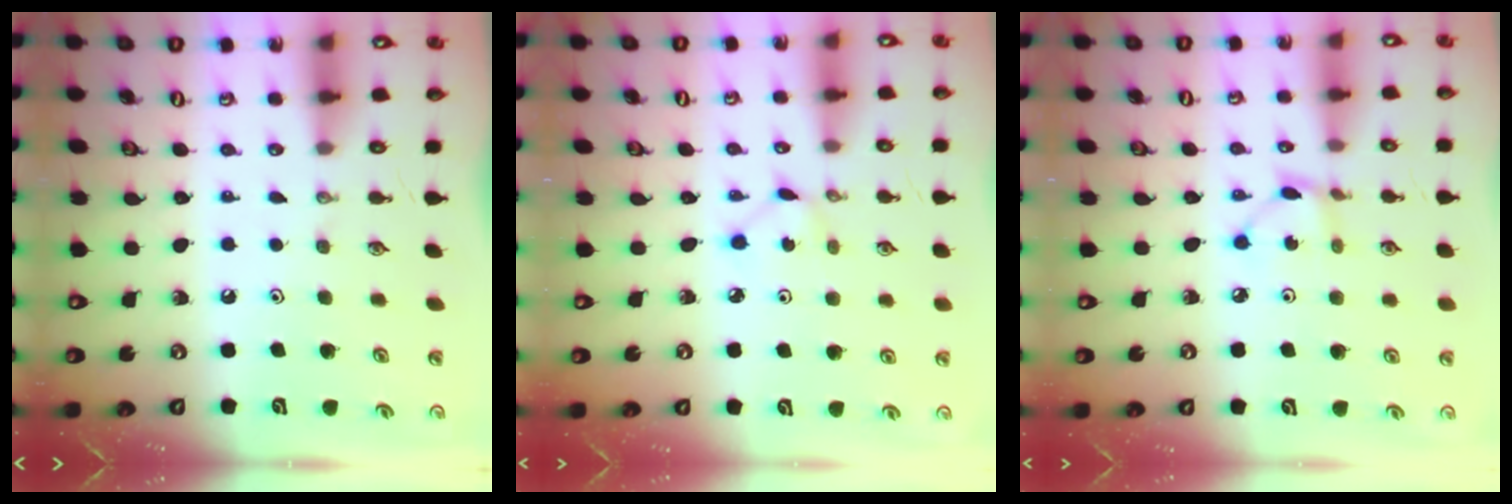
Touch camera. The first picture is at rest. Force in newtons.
{"total": 1.5, "press": 1.5, "slide": 0.2}
{"total": 2.5, "press": 2.5, "slide": 0.1}